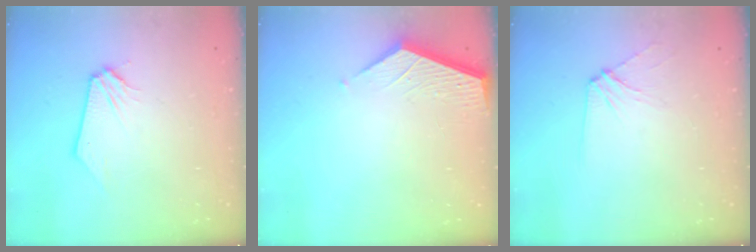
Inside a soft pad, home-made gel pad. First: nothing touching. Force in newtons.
{"total": 3.6, "press": 3.6, "slide": 0.4}
{"total": 6.4, "press": 6.3, "slide": 0.7}